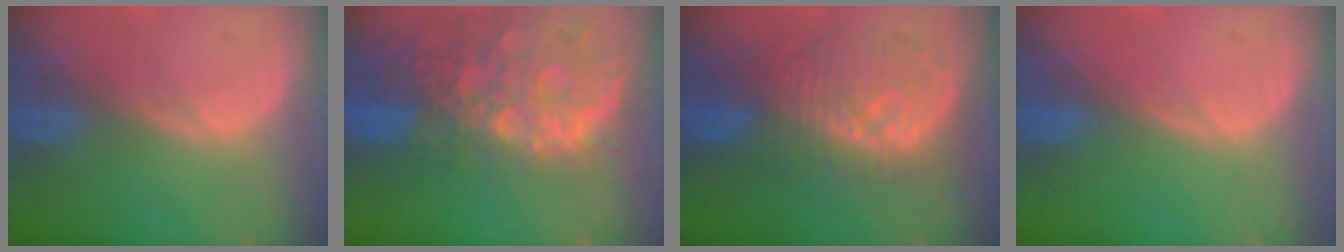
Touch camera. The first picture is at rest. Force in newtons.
{"total": 13.3, "press": 10.9, "slide": 7.6}
{"total": 8.9, "press": 8.7, "slide": 1.8}
{"total": 0.0}